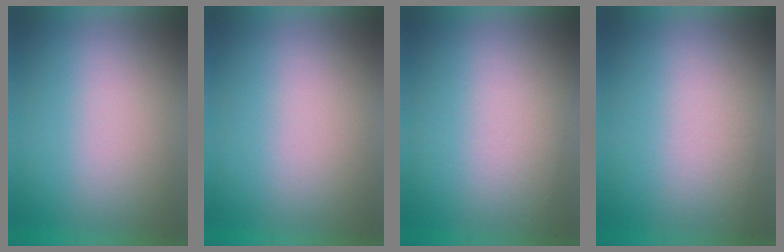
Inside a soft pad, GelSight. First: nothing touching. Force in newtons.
{"total": 0.0}
{"total": 2.9}
{"total": 2.9}